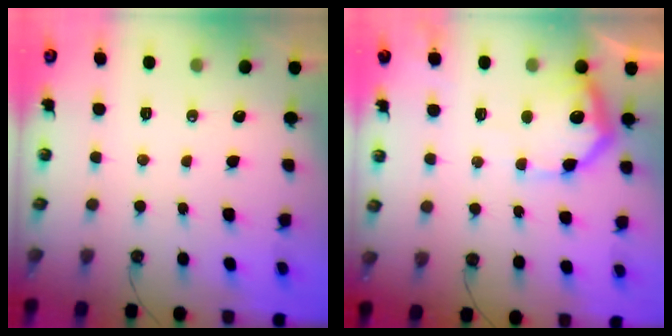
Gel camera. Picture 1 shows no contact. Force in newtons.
{"total": 15.3, "press": 15.3, "slide": 1.1}